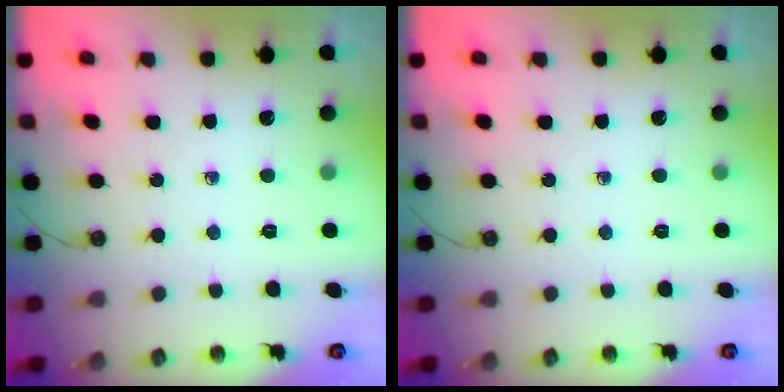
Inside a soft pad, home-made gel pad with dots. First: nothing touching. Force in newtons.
{"total": 0.0}